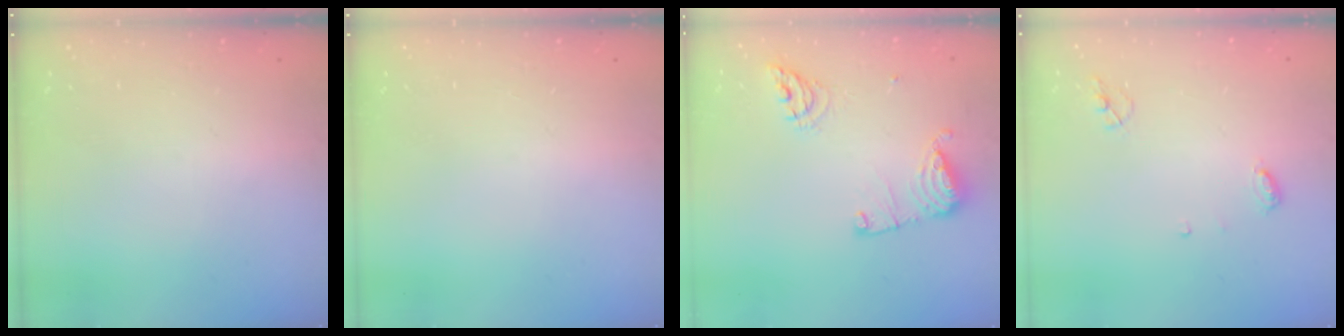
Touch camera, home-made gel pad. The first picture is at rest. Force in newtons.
{"total": 0.0}
{"total": 11.8, "press": 11.7, "slide": 1.4}
{"total": 4.7, "press": 4.6, "slide": 0.5}